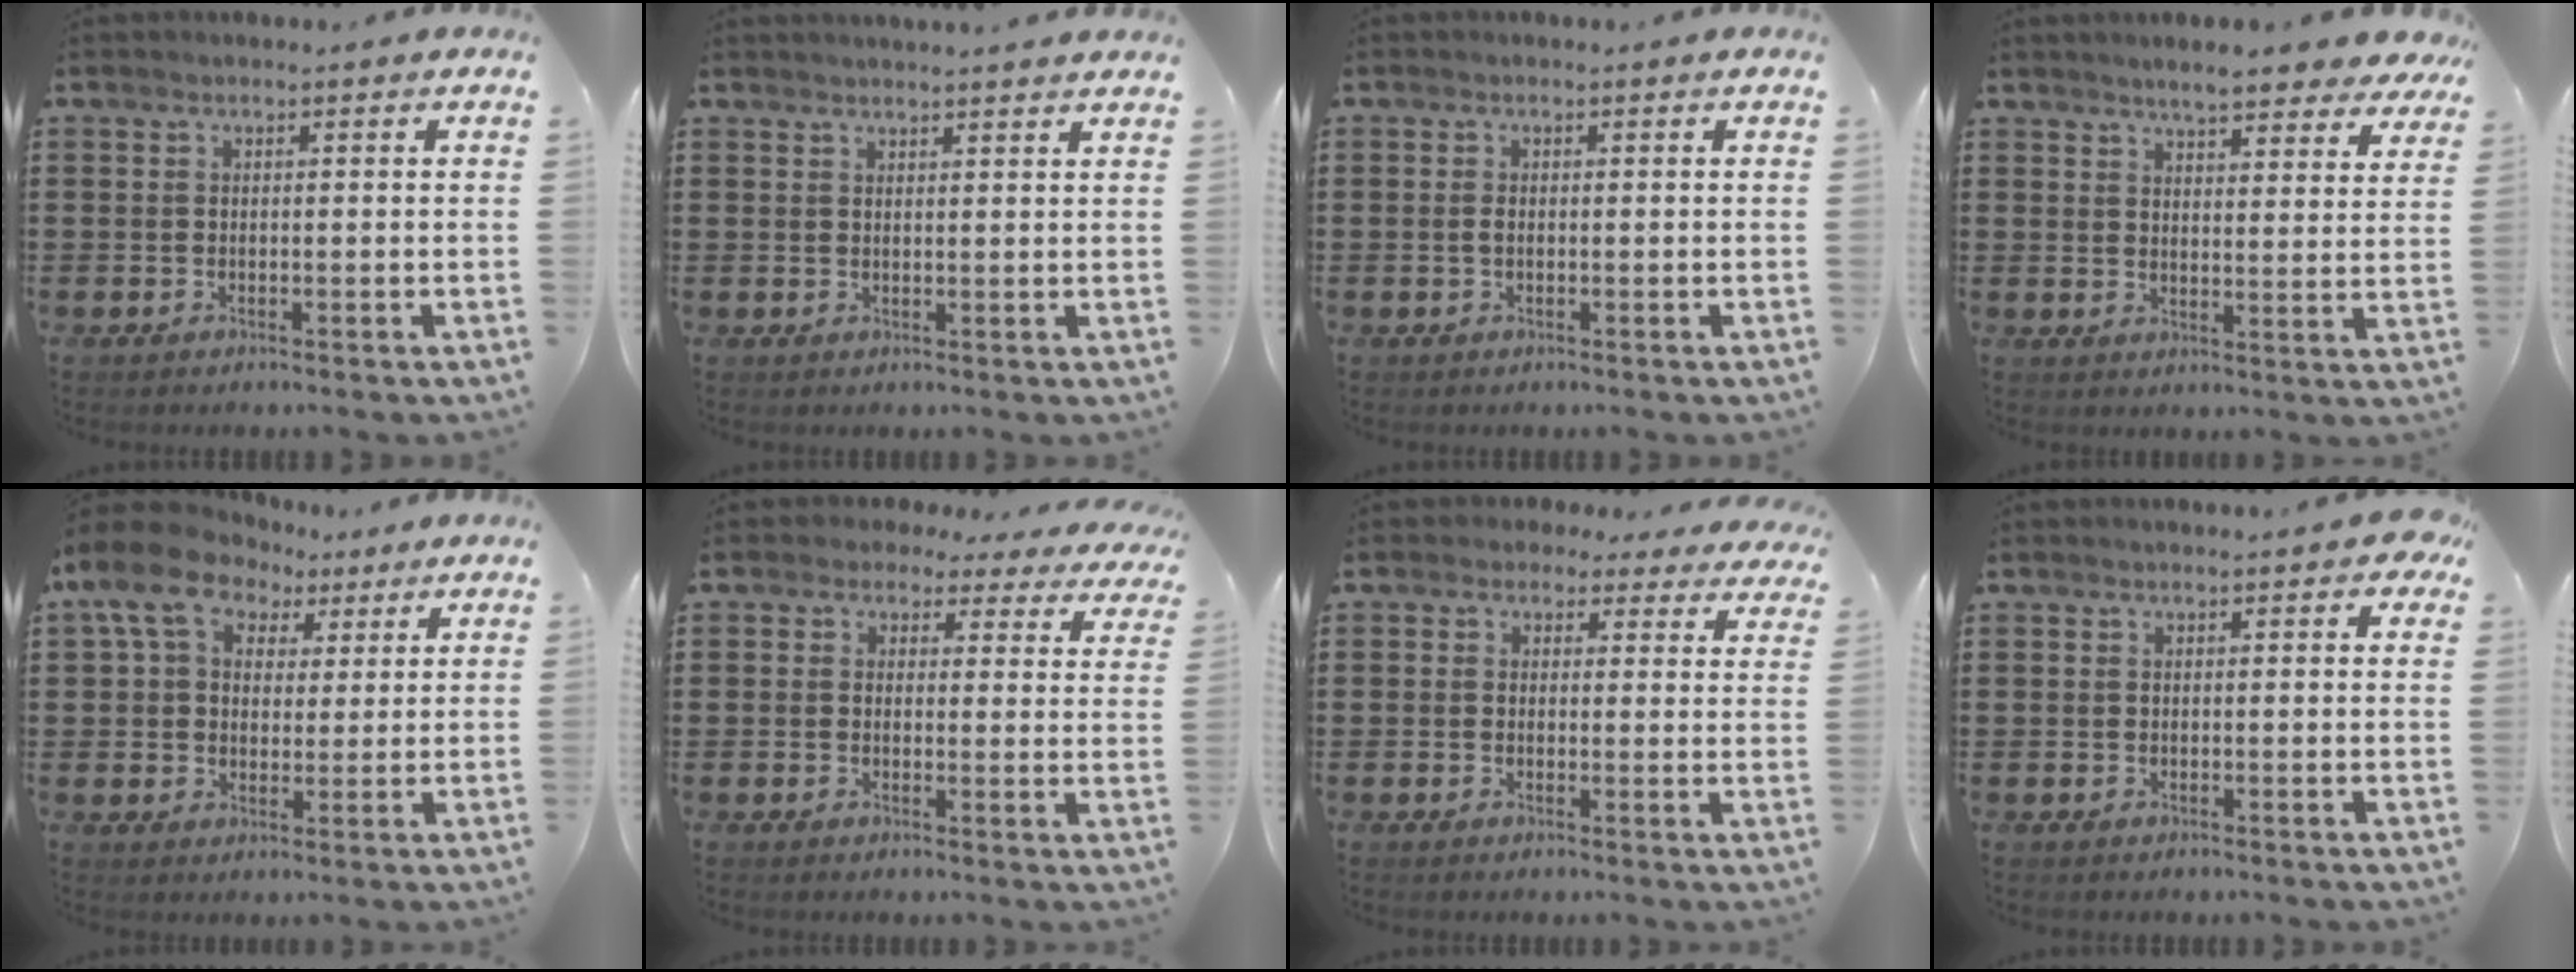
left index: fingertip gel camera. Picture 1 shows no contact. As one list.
[{"total": 1.7, "force": [1.7, -0.2, 0.2], "torque": [-0.007, 0.000, 0.033]}, {"total": 1.1, "force": [-0.2, 0.5, 0.9], "torque": [-0.027, -0.003, -0.007]}, {"total": 5.6, "force": [5.1, 0.4, 2.3], "torque": [-0.054, -0.018, 0.090]}, {"total": 9.2, "force": [4.8, 6.5, 4.4], "torque": [-0.107, 0.004, 0.089]}, {"total": 2.6, "force": [2.1, 1.4, 0.7], "torque": [-0.027, -0.005, 0.036]}, {"total": 2.7, "force": [2.0, 1.6, 0.6], "torque": [-0.015, -0.001, 0.035]}, {"total": 1.5, "force": [1.0, 0.3, 1.0], "torque": [-0.022, 0.004, 0.019]}]